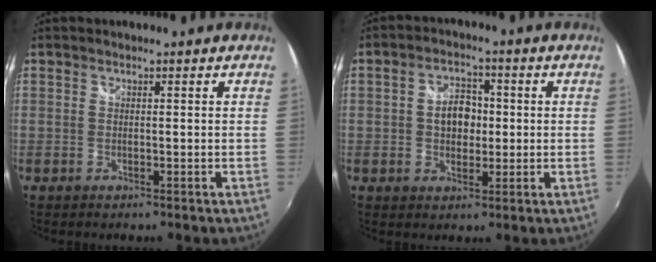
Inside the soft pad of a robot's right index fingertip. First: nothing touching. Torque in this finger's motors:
{"motor_torque": [0.09, 0.09, 0.13, 0.06]}